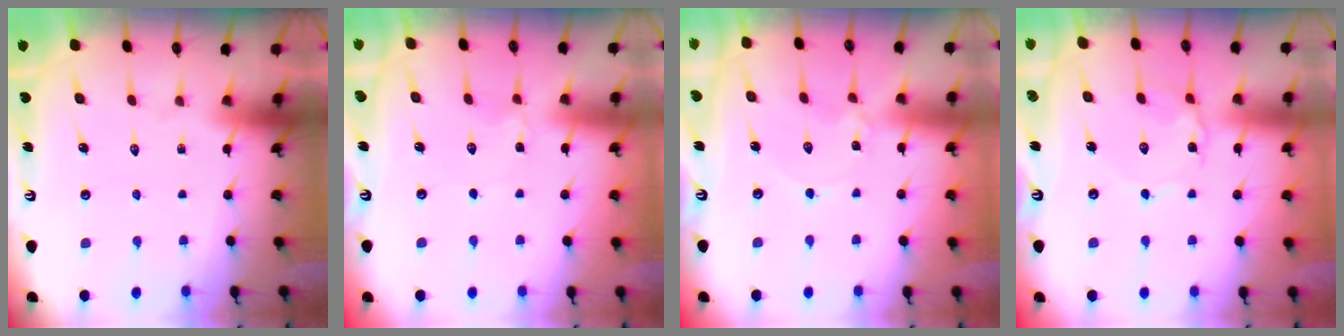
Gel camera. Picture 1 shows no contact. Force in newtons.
{"total": 2.5, "press": 2.5, "slide": 0.3}
{"total": 2.2, "press": 2.2, "slide": 0.2}
{"total": 2.7, "press": 2.7, "slide": 0.2}